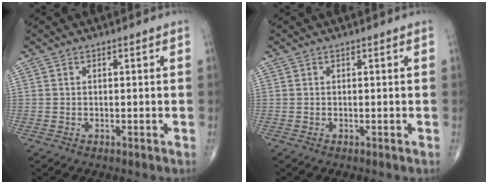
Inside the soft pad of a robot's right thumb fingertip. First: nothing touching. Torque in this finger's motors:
{"motor_torque": [0.00, 0.00, 0.00, 0.00, 0.00]}